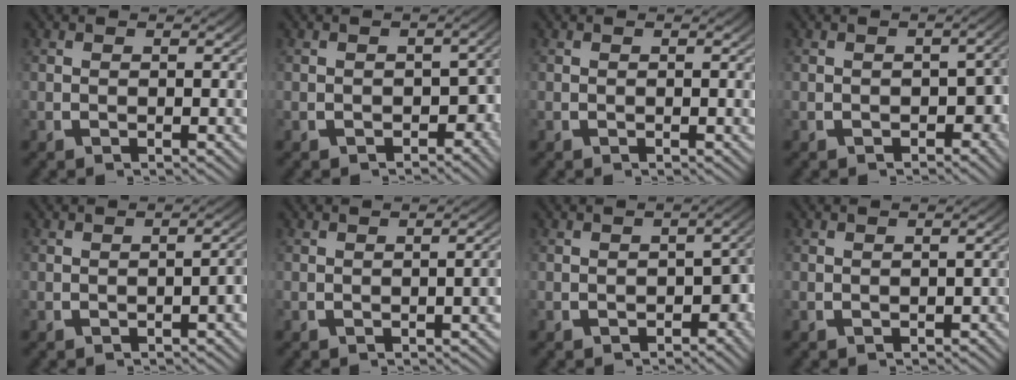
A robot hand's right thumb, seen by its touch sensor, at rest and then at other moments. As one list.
[{"total": 3.0, "force": [-1.6, 1.9, 1.7], "torque": [-0.021, -0.019, -0.014]}, {"total": 0.0}, {"total": 2.6, "force": [-1.3, 1.6, 1.5], "torque": [-0.020, -0.015, -0.011]}, {"total": 2.1, "force": [-1.1, 0.6, 1.7], "torque": [-0.019, 0.003, -0.013]}, {"total": 1.5, "force": [-0.6, 0.3, 1.3], "torque": [-0.014, 0.003, -0.008]}, {"total": 3.0, "force": [-1.6, 1.8, 1.9], "torque": [-0.025, -0.016, -0.015]}, {"total": 1.2, "force": [-1.1, 0.5, 0.4], "torque": [-0.001, -0.003, -0.016]}]